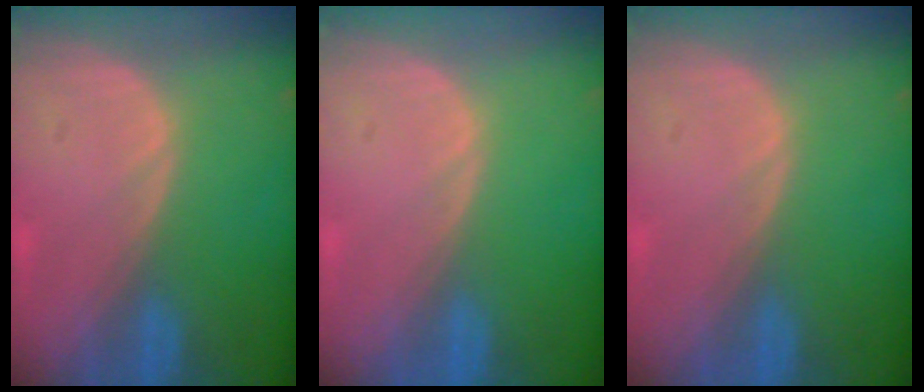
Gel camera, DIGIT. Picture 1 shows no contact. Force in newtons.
{"total": 0.0}
{"total": 0.0}